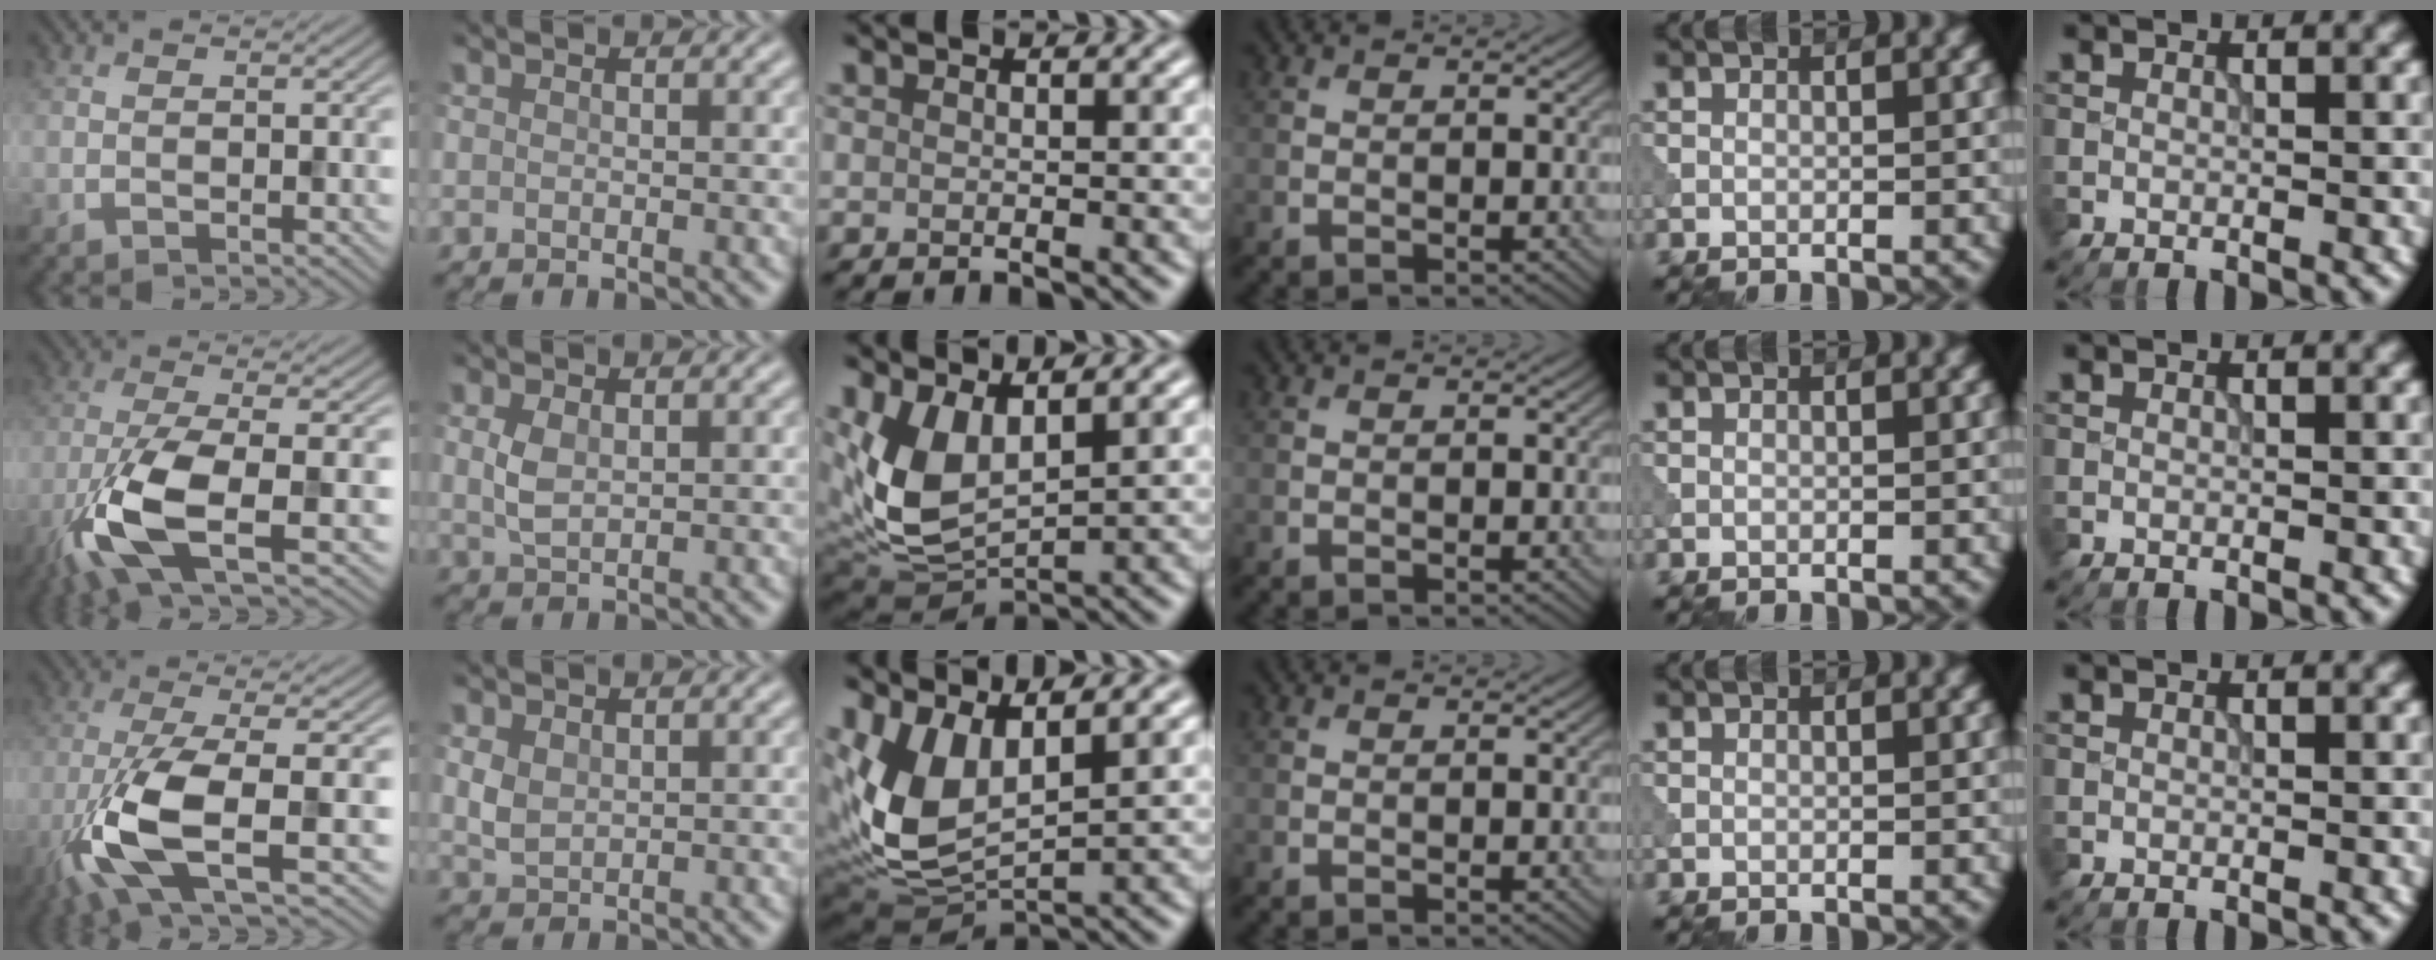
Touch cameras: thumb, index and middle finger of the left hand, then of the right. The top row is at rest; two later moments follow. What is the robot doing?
{"motion": "wipe", "object": "makeup brush"}